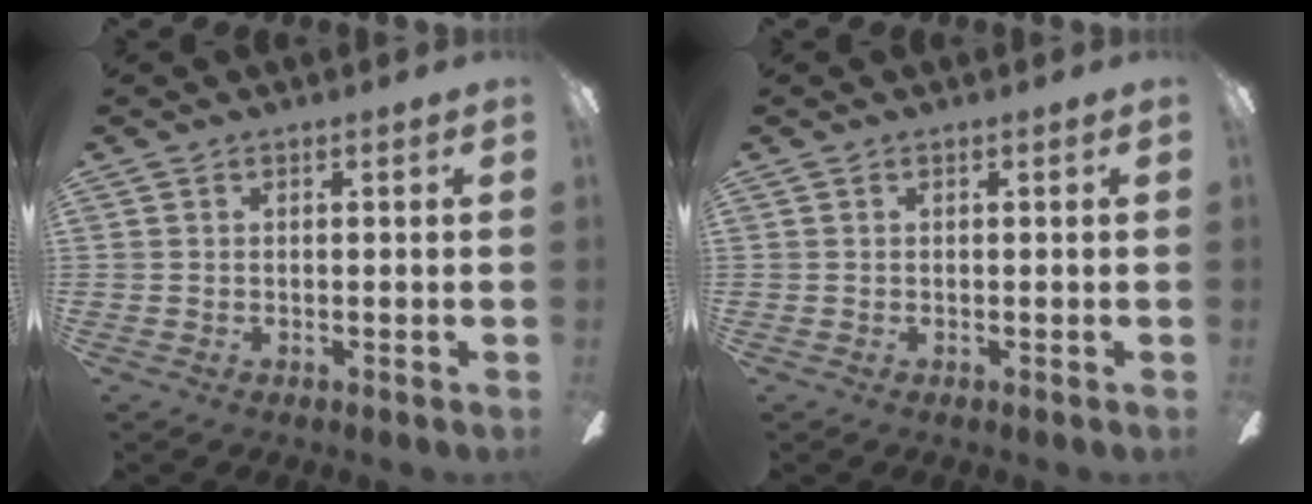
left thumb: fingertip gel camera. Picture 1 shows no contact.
{"total": 0.0}